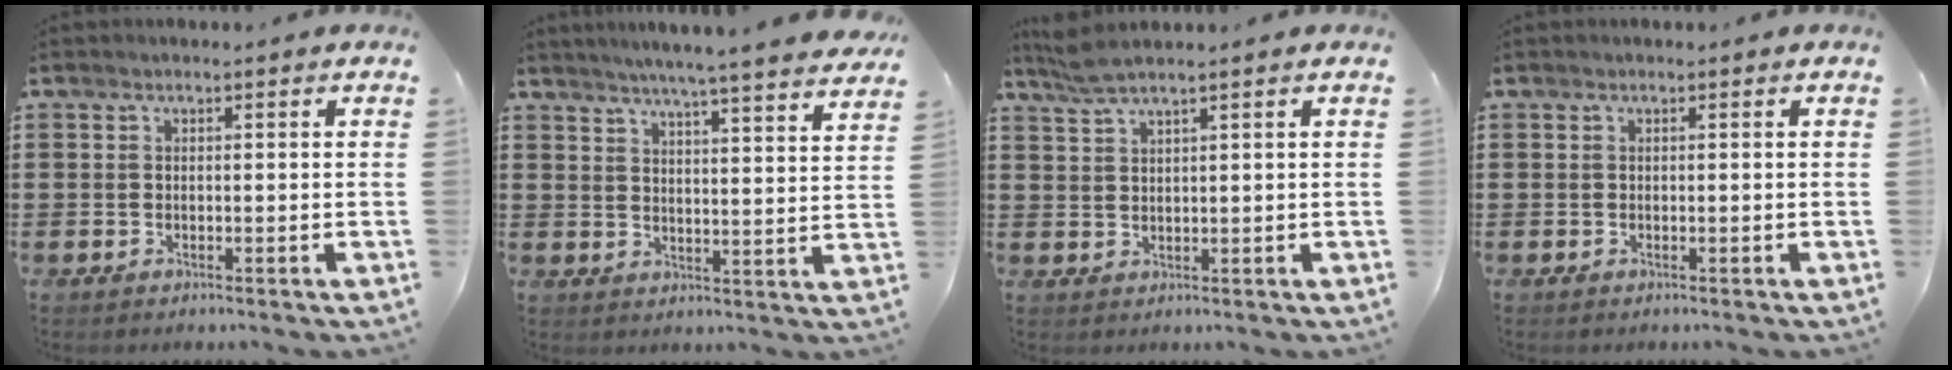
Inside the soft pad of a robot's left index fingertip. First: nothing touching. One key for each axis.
{"total": 4.7, "fx": 4.4, "fy": -0.8, "fz": 1.3, "tx": -0.044, "ty": -0.029, "tz": 0.073}
{"total": 3.1, "fx": 2.4, "fy": 0.1, "fz": 1.9, "tx": -0.044, "ty": 0.002, "tz": 0.044}
{"total": 0.0}